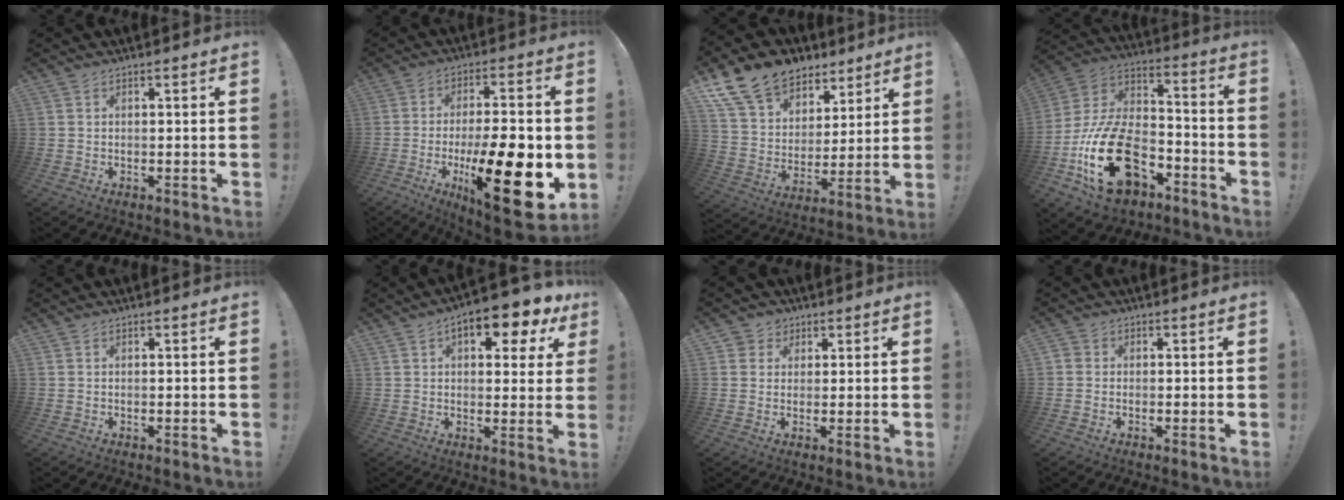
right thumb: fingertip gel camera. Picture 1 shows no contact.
{"total": 24.0, "force": [-6.1, 7.1, 22.1], "torque": [-0.346, 0.023, -0.082]}
{"total": 14.6, "force": [10.4, 9.3, 4.4], "torque": [-0.083, -0.069, 0.204]}
{"total": 26.5, "force": [-10.0, 16.4, 18.3], "torque": [-0.342, 0.064, -0.153]}
{"total": 0.0}
{"total": 10.4, "force": [5.2, 4.4, 7.8], "torque": [-0.097, -0.027, 0.084]}
{"total": 3.8, "force": [1.5, 3.5, 0.4], "torque": [-0.007, -0.006, 0.029]}
{"total": 1.5, "force": [-0.5, 1.3, 0.6], "torque": [-0.012, 0.006, -0.009]}